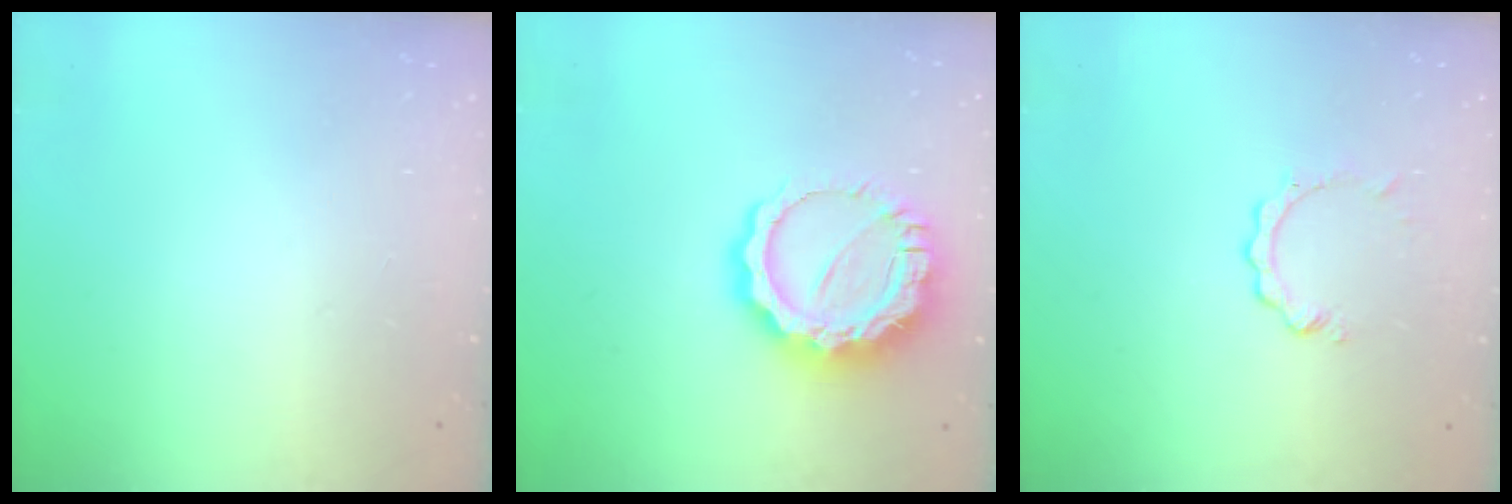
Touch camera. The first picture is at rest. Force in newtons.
{"total": 14.7, "press": 14.7, "slide": 1.3}
{"total": 2.0, "press": 2.0, "slide": 0.2}